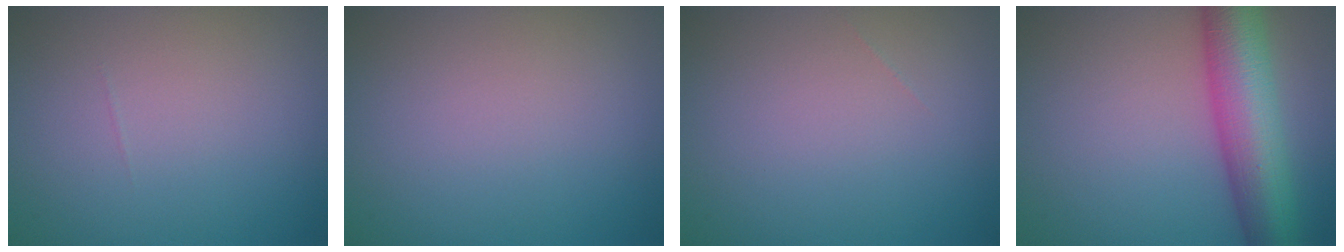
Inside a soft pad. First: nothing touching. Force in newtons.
{"total": 0.0}
{"total": 0.0}
{"total": 9.7, "press": 9.7, "slide": 0.3}